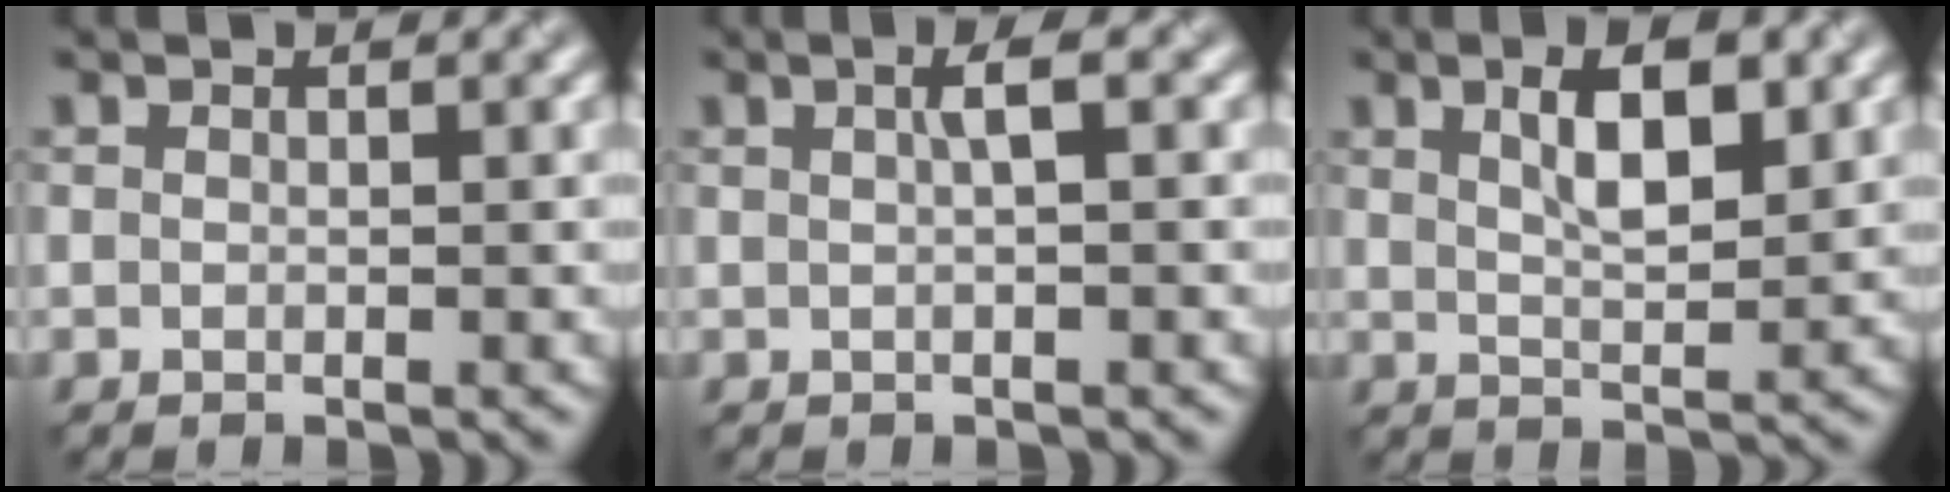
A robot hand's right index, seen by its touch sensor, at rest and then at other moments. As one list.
[{"total": 1.5, "force": [-0.1, 0.1, 1.5], "torque": [-0.027, 0.012, 0.006]}, {"total": 3.7, "force": [1.4, 0.9, 3.3], "torque": [-0.061, 0.008, 0.034]}]